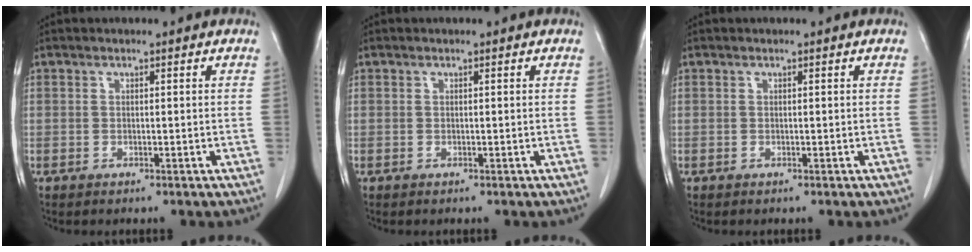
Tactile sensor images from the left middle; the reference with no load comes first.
{"total": 0.0}
{"total": 0.0}